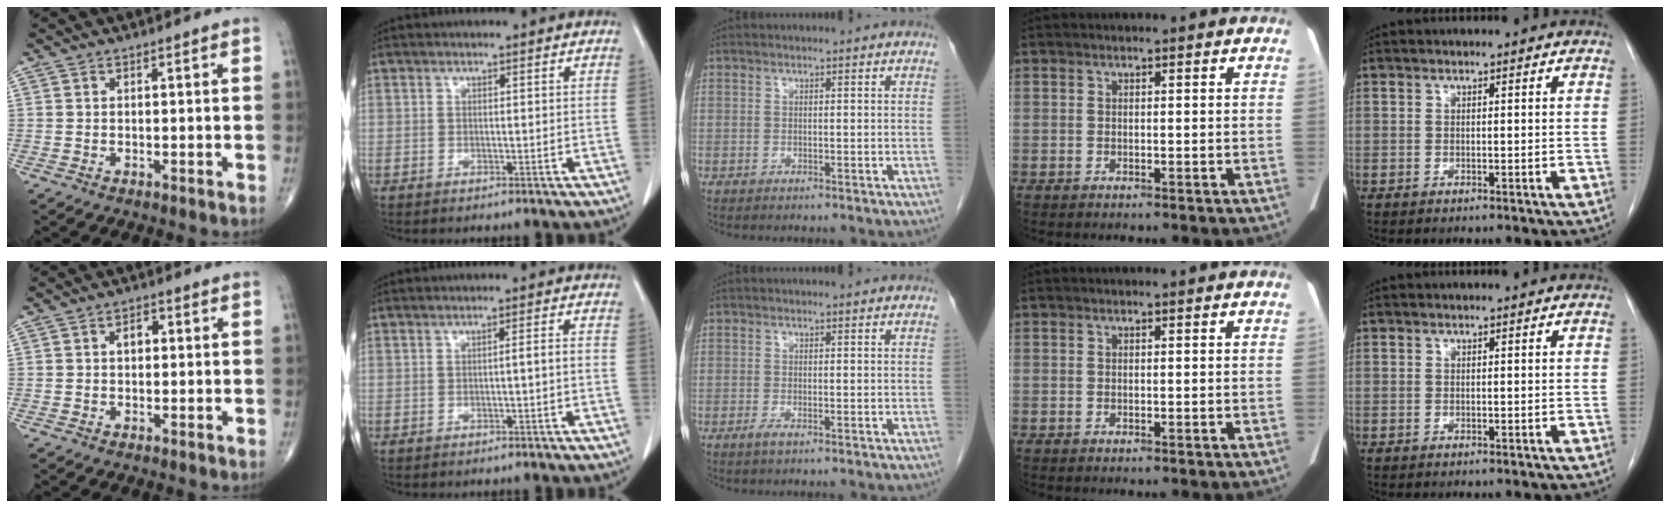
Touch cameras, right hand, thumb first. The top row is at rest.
{"thumb": {"total": 2.7, "force": [0.3, 1.9, 1.9], "torque": [-0.024, 0.010, 0.002]}, "index": {"total": 1.5, "force": [-0.6, -0.1, 1.4], "torque": [-0.020, 0.002, -0.009]}, "middle": {"total": 1.9, "force": [-1.0, 0.4, 1.6], "torque": [-0.032, -0.003, -0.019]}}